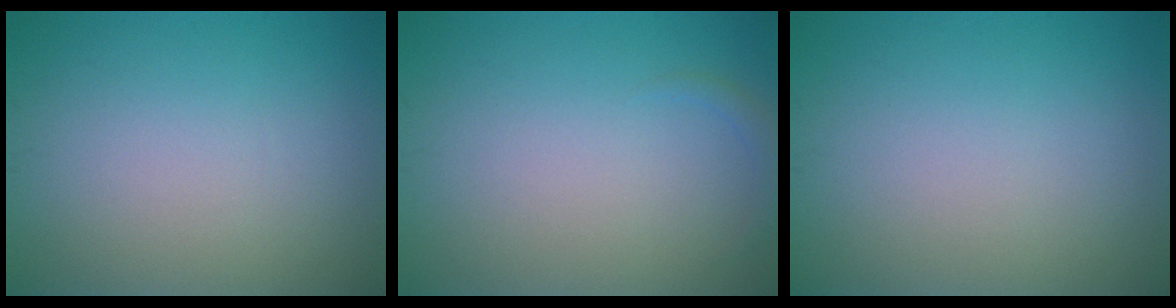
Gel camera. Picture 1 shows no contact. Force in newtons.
{"total": 0.8, "press": 0.8, "slide": 0.0}
{"total": 0.0}